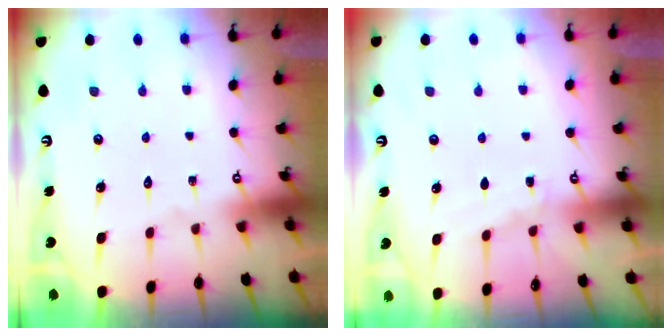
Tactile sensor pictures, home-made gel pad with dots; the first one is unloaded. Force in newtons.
{"total": 3.4, "press": 3.4, "slide": 0.5}